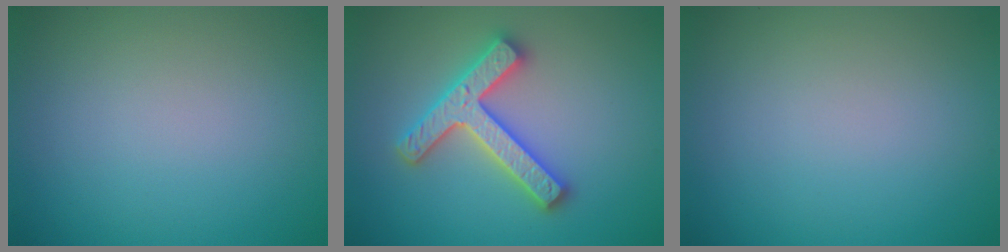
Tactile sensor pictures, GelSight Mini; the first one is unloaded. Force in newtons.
{"total": 4.7, "press": 4.6, "slide": 0.9}
{"total": 0.0}